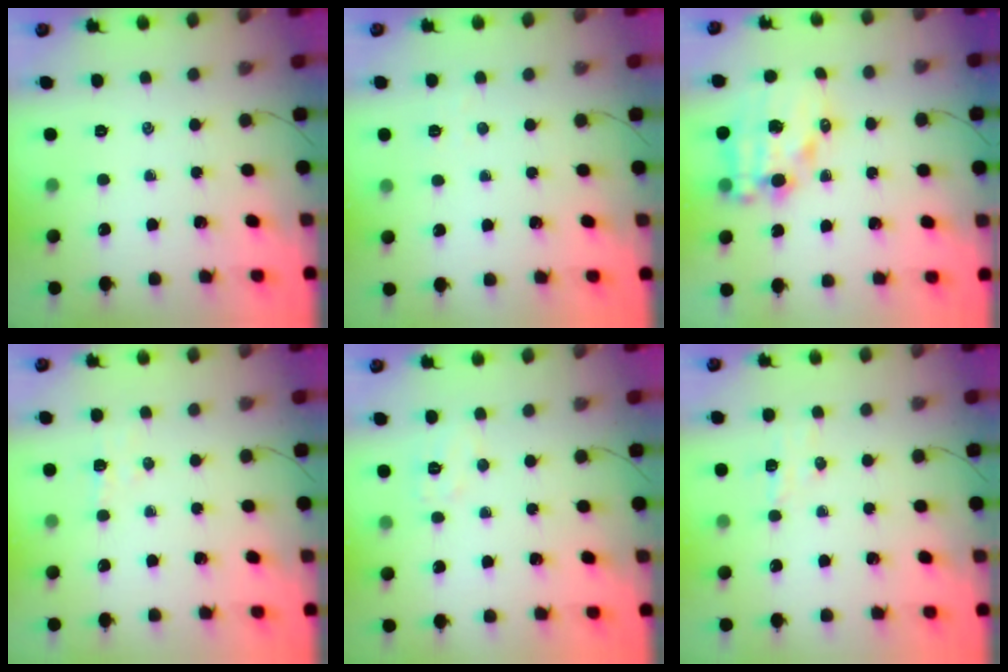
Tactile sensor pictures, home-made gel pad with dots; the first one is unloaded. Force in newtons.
{"total": 2.9, "press": 2.8, "slide": 0.6}
{"total": 12.9, "press": 12.5, "slide": 3.2}
{"total": 3.5, "press": 3.4, "slide": 1.0}
{"total": 5.9, "press": 5.8, "slide": 1.0}
{"total": 3.8, "press": 3.7, "slide": 0.9}